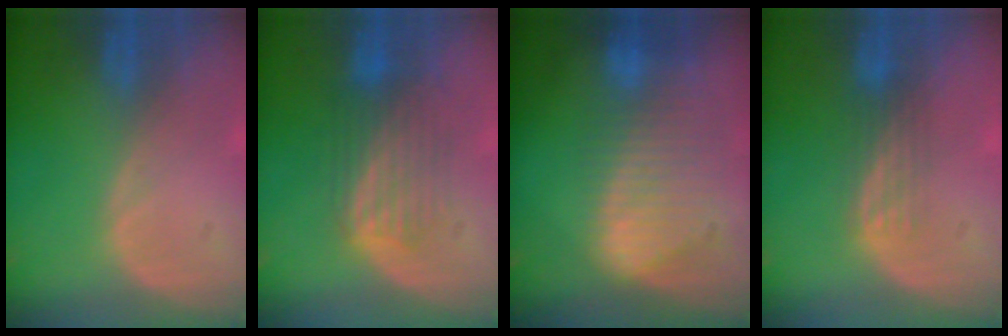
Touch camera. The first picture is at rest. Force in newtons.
{"total": 5.9, "press": 5.9, "slide": 0.6}
{"total": 9.1, "press": 8.0, "slide": 4.4}
{"total": 2.9, "press": 2.7, "slide": 1.2}